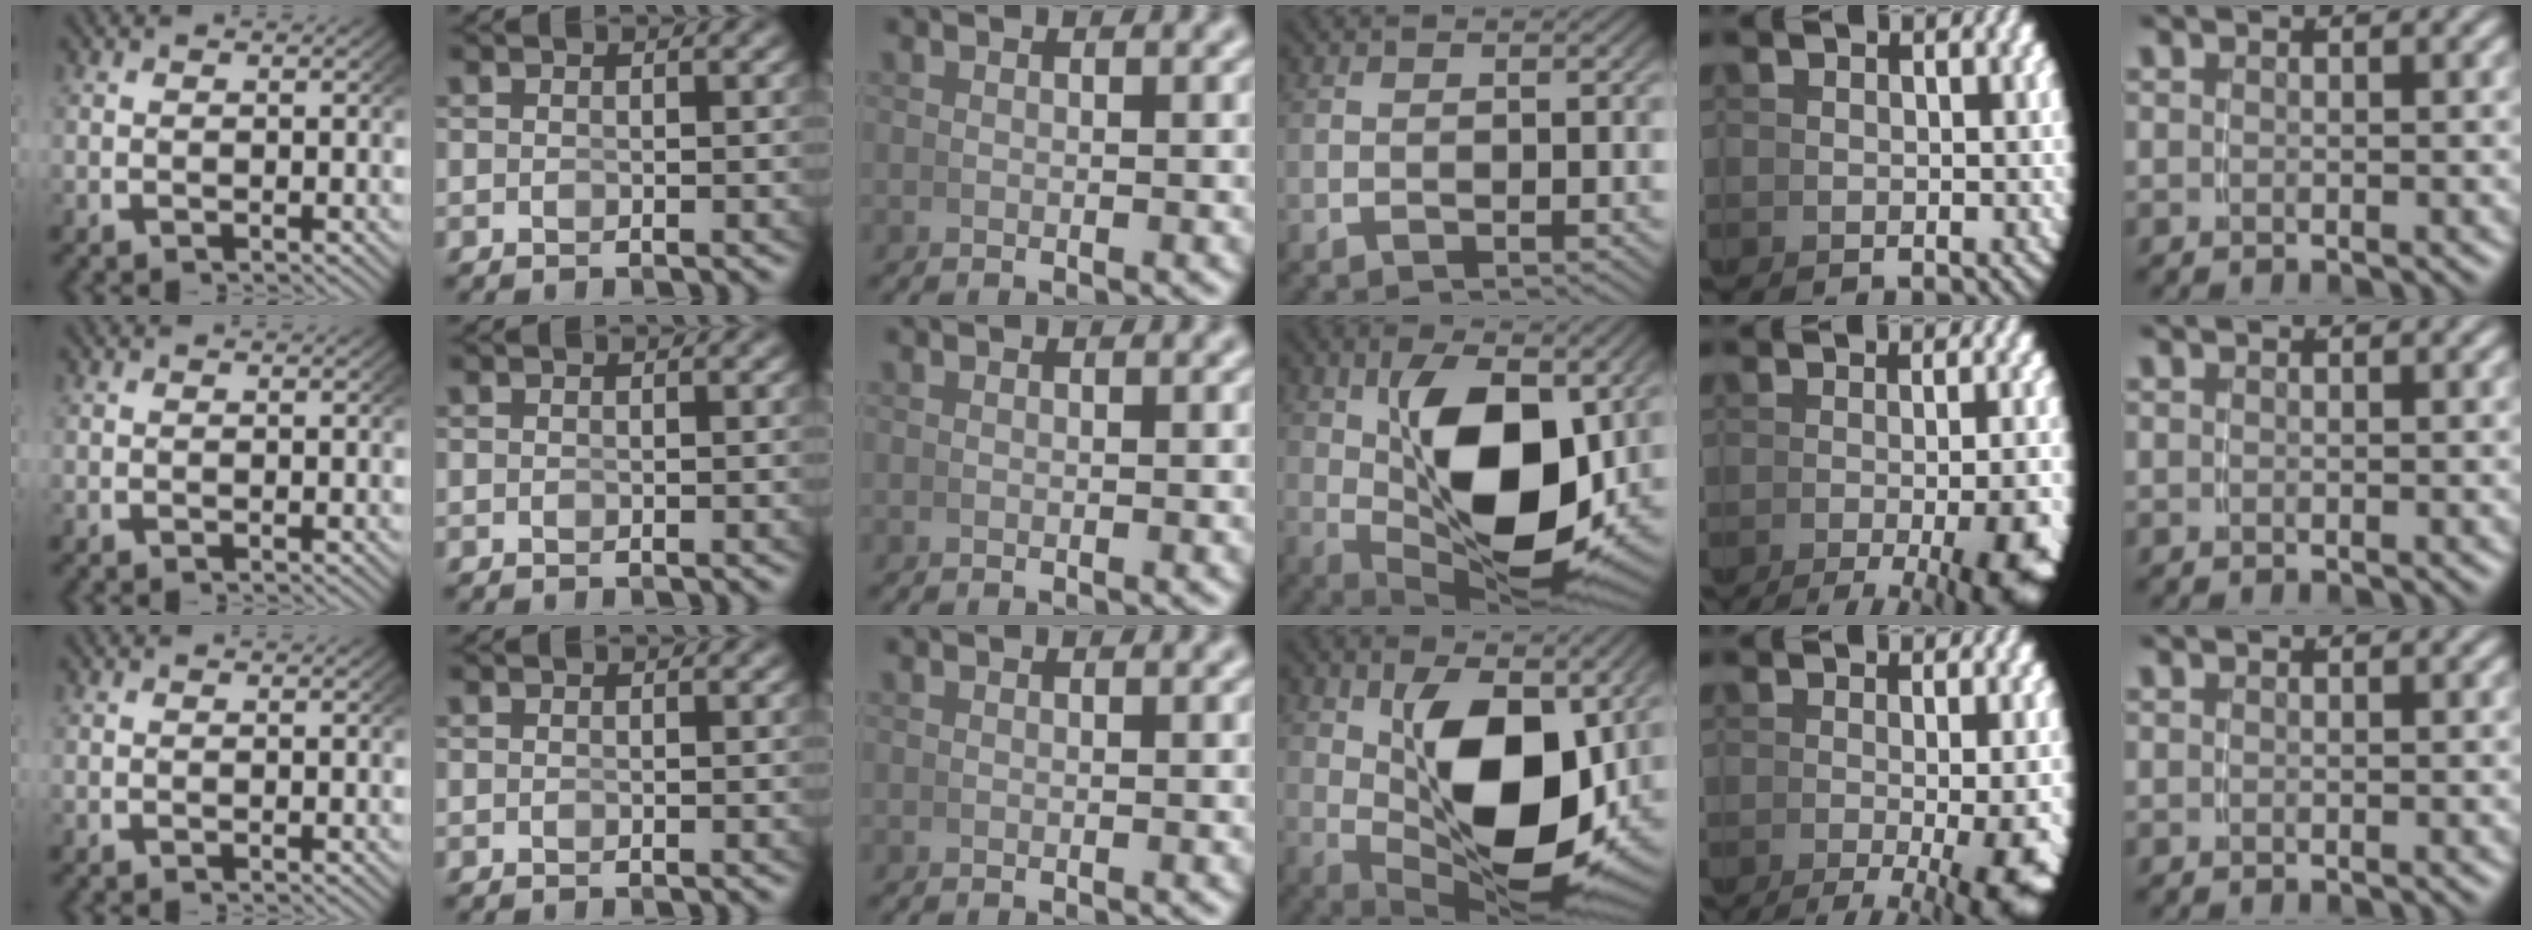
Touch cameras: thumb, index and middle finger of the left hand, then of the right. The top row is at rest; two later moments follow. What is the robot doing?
{"motion": "grasp_and_lifting", "object": "pen"}